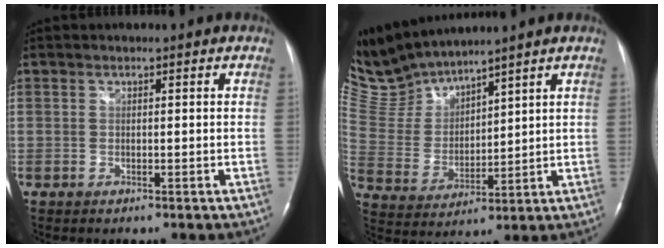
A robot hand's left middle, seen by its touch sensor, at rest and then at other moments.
{"total": 9.3, "force": [9.2, 0.9, 0.8], "torque": [-0.047, 0.012, 0.212]}